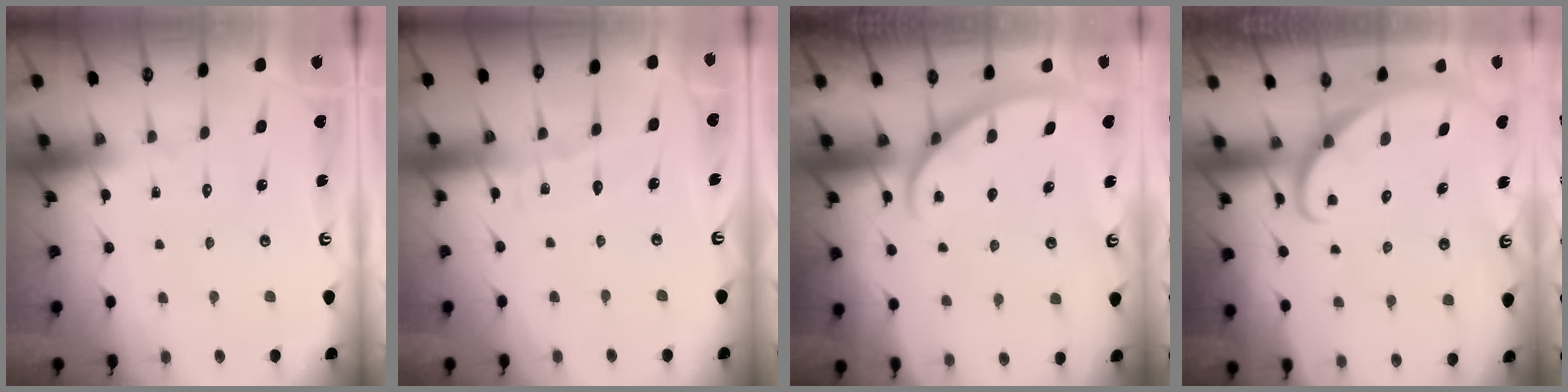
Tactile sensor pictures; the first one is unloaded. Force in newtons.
{"total": 3.7, "press": 3.7, "slide": 0.3}
{"total": 2.4, "press": 2.4, "slide": 0.4}
{"total": 1.6, "press": 1.6, "slide": 0.0}